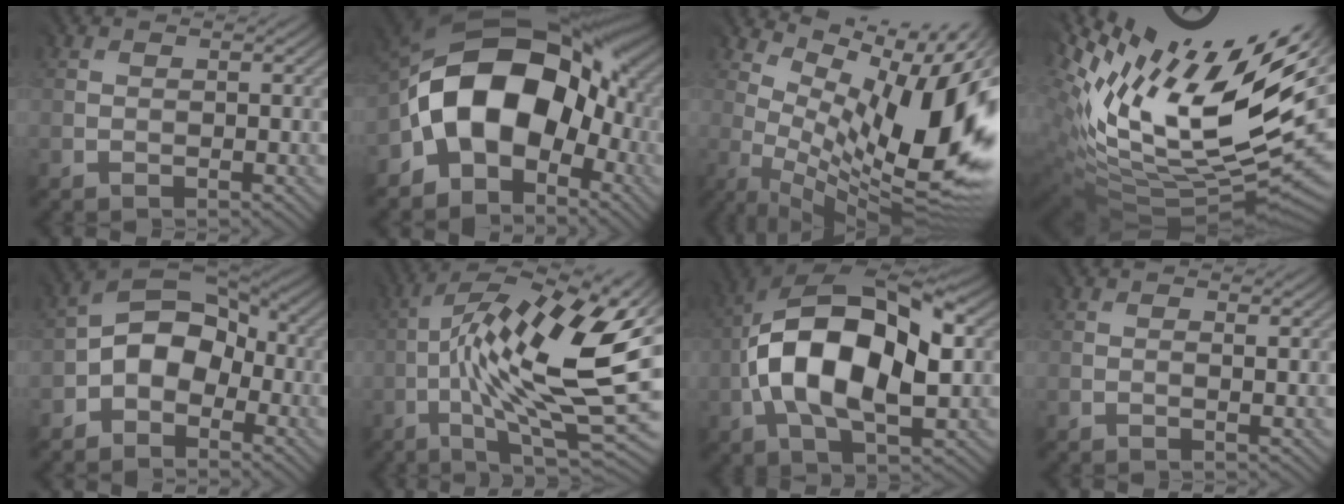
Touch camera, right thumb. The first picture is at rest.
{"total": 13.3, "force": [-3.2, 9.1, 9.1], "torque": [-0.133, 0.009, -0.069]}
{"total": 16.9, "force": [2.8, 6.3, 15.4], "torque": [-0.215, -0.007, 0.056]}
{"total": 17.5, "force": [7.1, 6.0, 14.8], "torque": [-0.262, 0.014, 0.141]}
{"total": 7.2, "force": [-2.2, 5.1, 4.6], "torque": [-0.069, 0.007, -0.054]}
{"total": 17.7, "force": [-0.1, 5.2, 16.9], "torque": [-0.280, 0.000, 0.009]}
{"total": 15.4, "force": [-0.5, 7.7, 13.3], "torque": [-0.240, 0.021, -0.013]}
{"total": 0.5, "force": [0.2, 0.0, 0.5], "torque": [-0.008, -0.006, 0.004]}